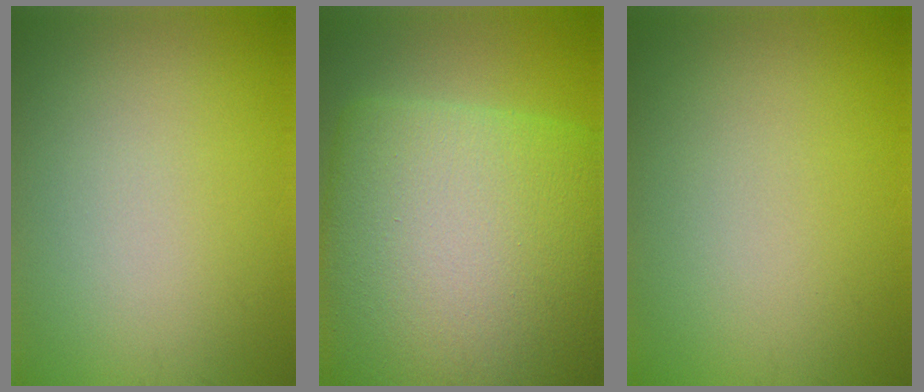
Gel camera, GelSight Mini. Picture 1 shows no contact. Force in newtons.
{"total": 20.0, "press": 20.0, "slide": 0.8}
{"total": 0.0}